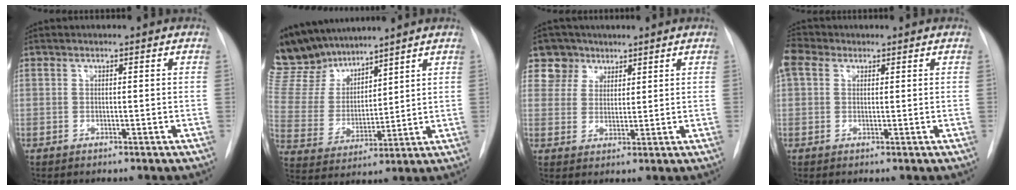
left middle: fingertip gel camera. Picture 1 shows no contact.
{"total": 12.5, "force": [11.5, 3.9, 3.3], "torque": [-0.080, 0.012, 0.235]}
{"total": 5.8, "force": [3.7, 4.4, -0.2], "torque": [0.012, 0.007, 0.069]}
{"total": 4.0, "force": [2.1, 2.8, 1.9], "torque": [-0.057, 0.025, 0.044]}